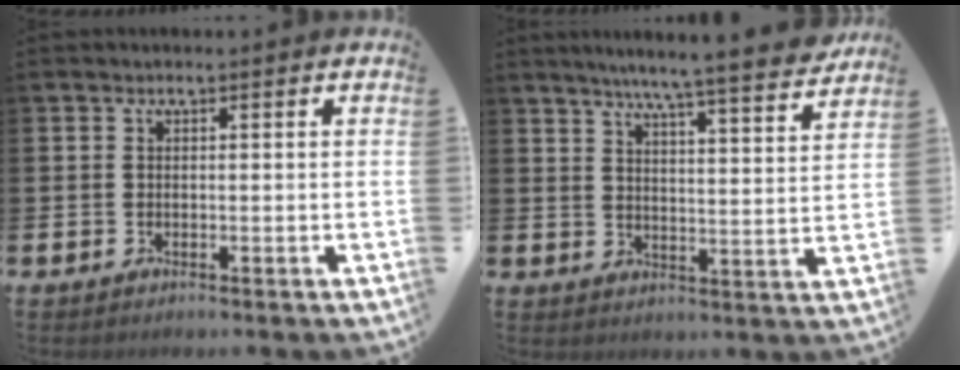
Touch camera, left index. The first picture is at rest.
{"total": 6.9, "force": [6.4, -0.6, 2.3], "torque": [-0.053, -0.044, 0.107]}